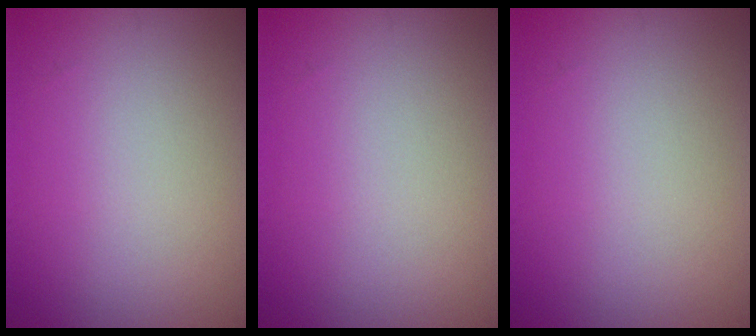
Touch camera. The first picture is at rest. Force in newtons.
{"total": 0.0}
{"total": 0.0}